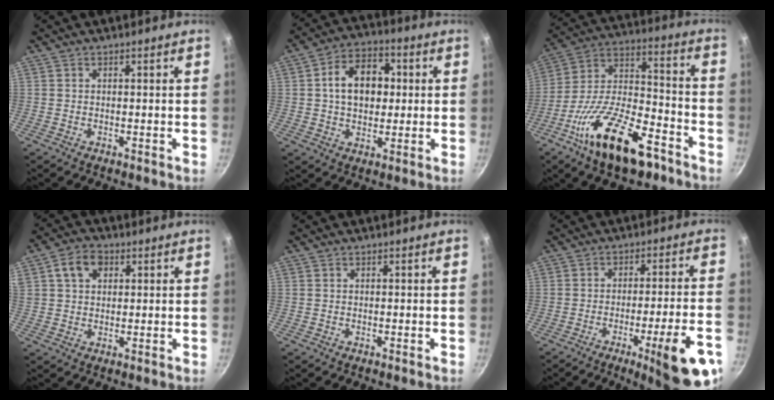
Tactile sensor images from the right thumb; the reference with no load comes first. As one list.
[{"total": 12.2, "force": [1.6, 8.7, 8.4], "torque": [-0.099, 0.017, 0.015]}, {"total": 21.7, "force": [-12.0, 9.5, 15.5], "torque": [-0.251, 0.068, -0.214]}, {"total": 6.6, "force": [2.4, 4.8, 3.9], "torque": [-0.053, 0.005, 0.036]}, {"total": 0.0}, {"total": 15.6, "force": [-7.2, 2.2, 13.6], "torque": [-0.168, 0.030, -0.094]}]